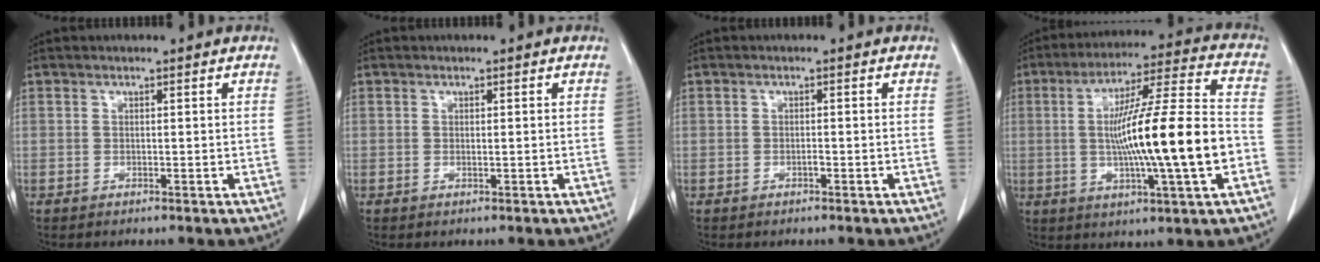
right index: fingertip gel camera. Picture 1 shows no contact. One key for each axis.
{"total": 0.0}
{"total": 0.6, "fx": -0.4, "fy": 0.1, "fz": 0.5, "tx": -0.010, "ty": 0.001, "tz": -0.007}
{"total": 18.5, "fx": -2.5, "fy": 0.5, "fz": 18.3, "tx": -0.310, "ty": 0.005, "tz": -0.040}